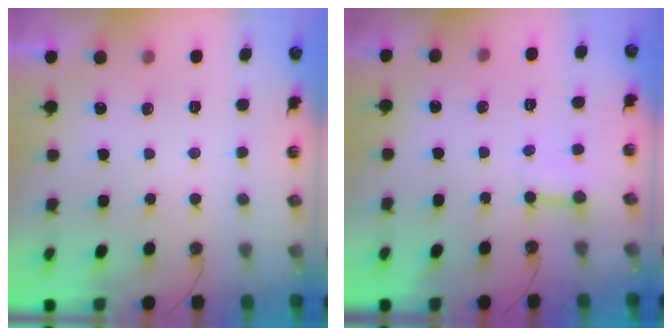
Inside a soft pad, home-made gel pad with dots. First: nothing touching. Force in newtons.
{"total": 3.9, "press": 3.9, "slide": 0.2}